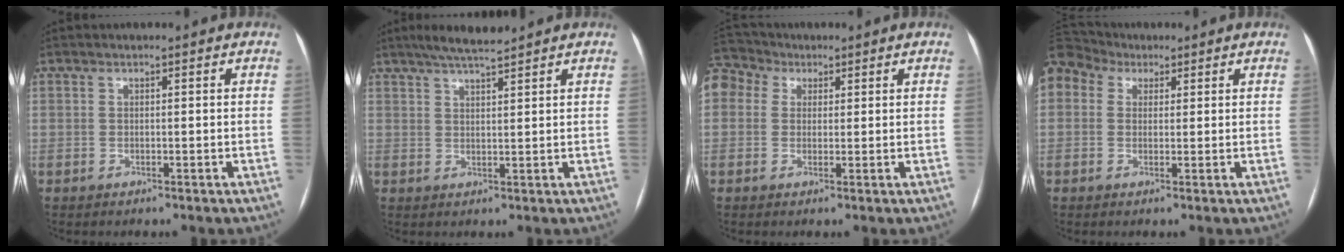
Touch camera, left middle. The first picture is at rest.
{"total": 5.4, "force": [4.6, 0.0, 2.8], "torque": [-0.052, 0.013, 0.083]}
{"total": 9.6, "force": [4.5, 7.6, 3.7], "torque": [-0.104, 0.053, 0.086]}
{"total": 10.4, "force": [5.8, 7.7, 3.9], "torque": [-0.107, 0.064, 0.110]}